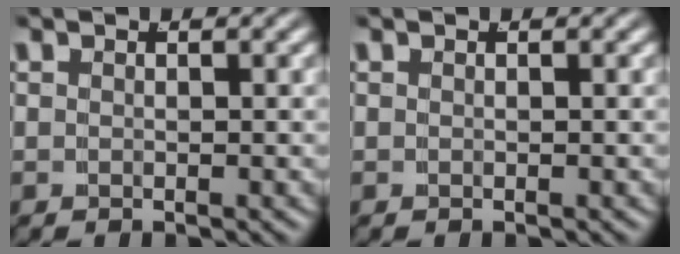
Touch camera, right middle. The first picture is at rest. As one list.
[{"total": 0.0}]